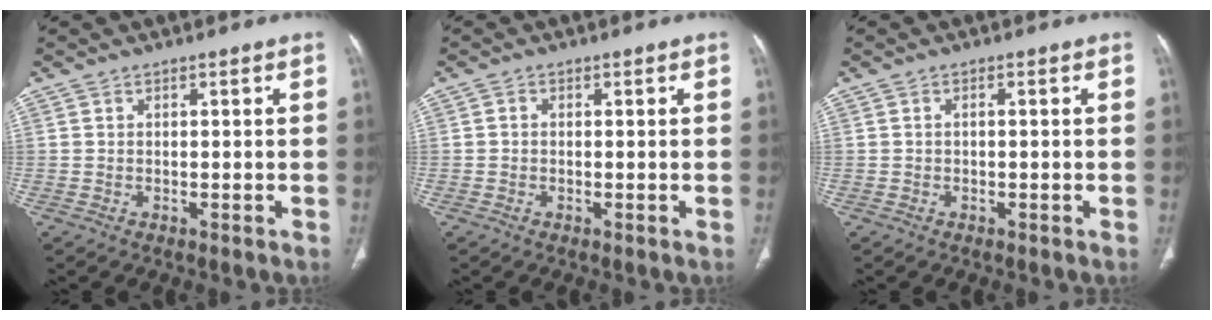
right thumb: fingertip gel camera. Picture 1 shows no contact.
{"total": 0.7, "force": [-0.1, 0.6, 0.3], "torque": [-0.003, 0.002, -0.006]}
{"total": 0.5, "force": [-0.1, 0.2, 0.4], "torque": [-0.009, 0.000, -0.004]}